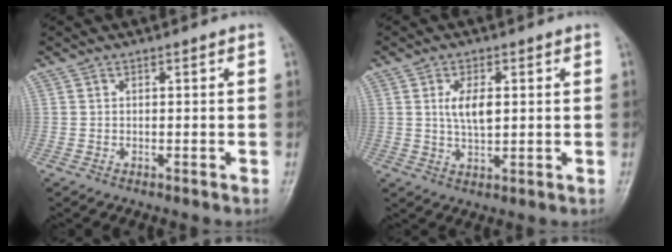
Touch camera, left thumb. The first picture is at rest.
{"total": 5.3, "force": [1.1, 2.6, 4.5], "torque": [-0.082, -0.006, 0.020]}